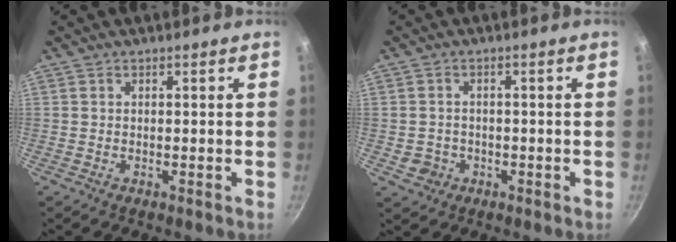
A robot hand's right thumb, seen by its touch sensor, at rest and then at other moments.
{"total": 3.5, "force": [-1.0, 3.2, 1.0], "torque": [-0.005, 0.011, -0.006]}